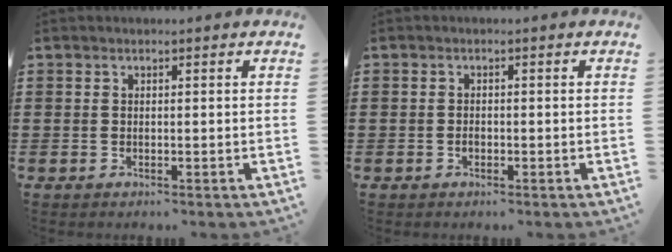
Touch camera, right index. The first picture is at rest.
{"total": 0.9, "force": [-0.4, 0.6, 0.6], "torque": [-0.013, -0.002, -0.008]}